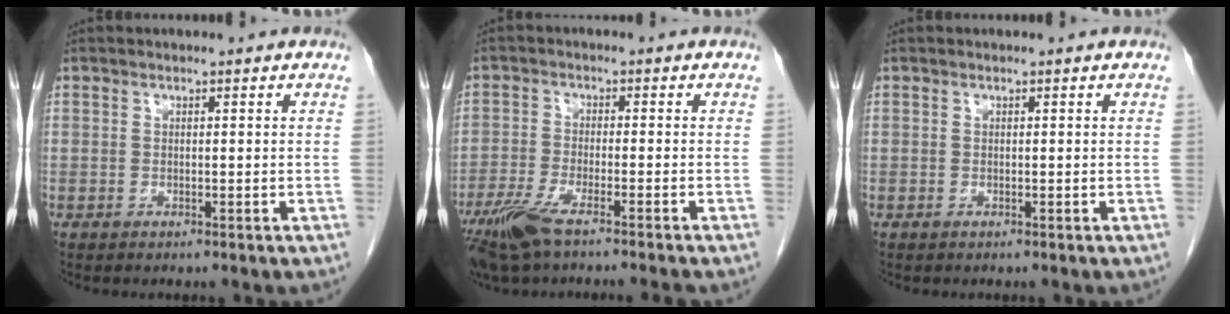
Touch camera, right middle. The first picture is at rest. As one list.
[{"total": 7.8, "force": [-5.8, 0.2, 5.1], "torque": [-0.096, -0.019, -0.105]}, {"total": 0.0}]